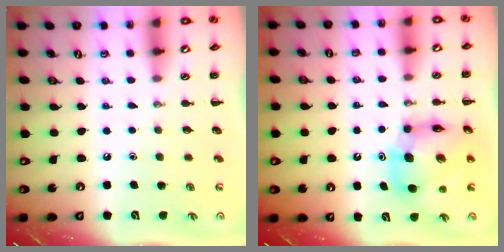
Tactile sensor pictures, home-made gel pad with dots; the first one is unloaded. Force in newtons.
{"total": 11.4, "press": 10.8, "slide": 3.6}